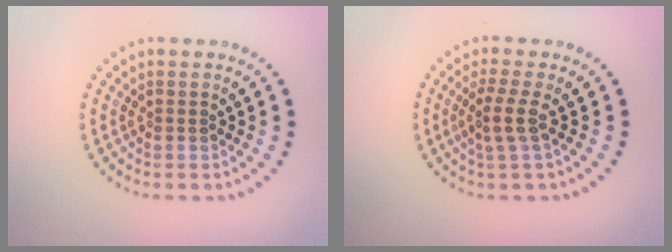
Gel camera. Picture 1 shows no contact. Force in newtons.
{"total": 2.1, "press": 1.6, "slide": 1.4}